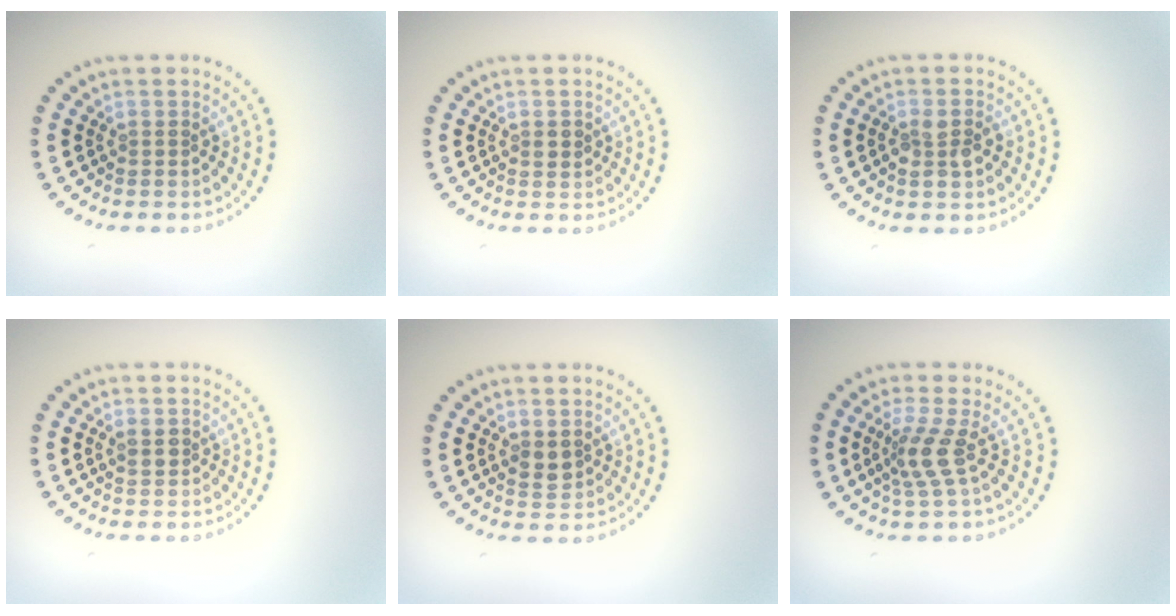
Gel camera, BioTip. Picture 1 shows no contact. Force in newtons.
{"total": 1.1, "press": 1.1, "slide": 0.0}
{"total": 2.5, "press": 2.5, "slide": 0.4}
{"total": 1.2, "press": 1.2, "slide": 0.2}
{"total": 1.9, "press": 1.8, "slide": 0.3}
{"total": 2.9, "press": 2.0, "slide": 2.0}